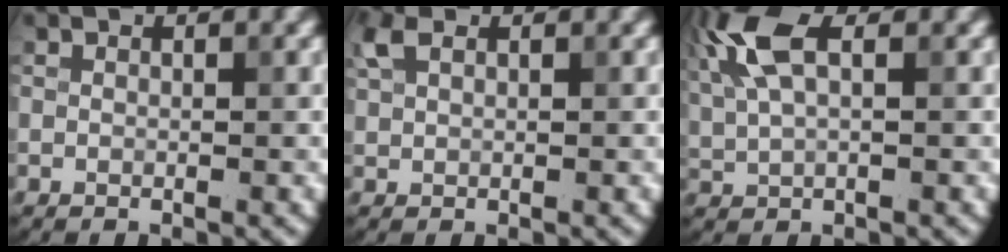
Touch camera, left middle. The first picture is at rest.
{"total": 2.2, "force": [1.3, 1.1, 1.3], "torque": [-0.034, 0.009, 0.029]}
{"total": 6.0, "force": [2.3, 2.6, 4.8], "torque": [-0.126, 0.016, 0.045]}